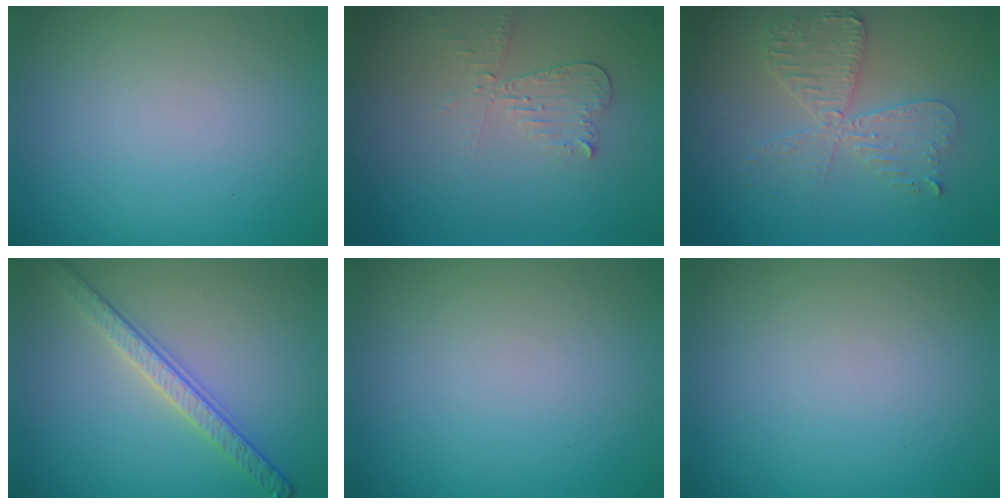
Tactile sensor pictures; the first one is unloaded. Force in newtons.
{"total": 2.1, "press": 2.1, "slide": 0.1}
{"total": 4.0, "press": 3.6, "slide": 1.8}
{"total": 3.5, "press": 2.8, "slide": 2.0}
{"total": 0.0}
{"total": 0.0}